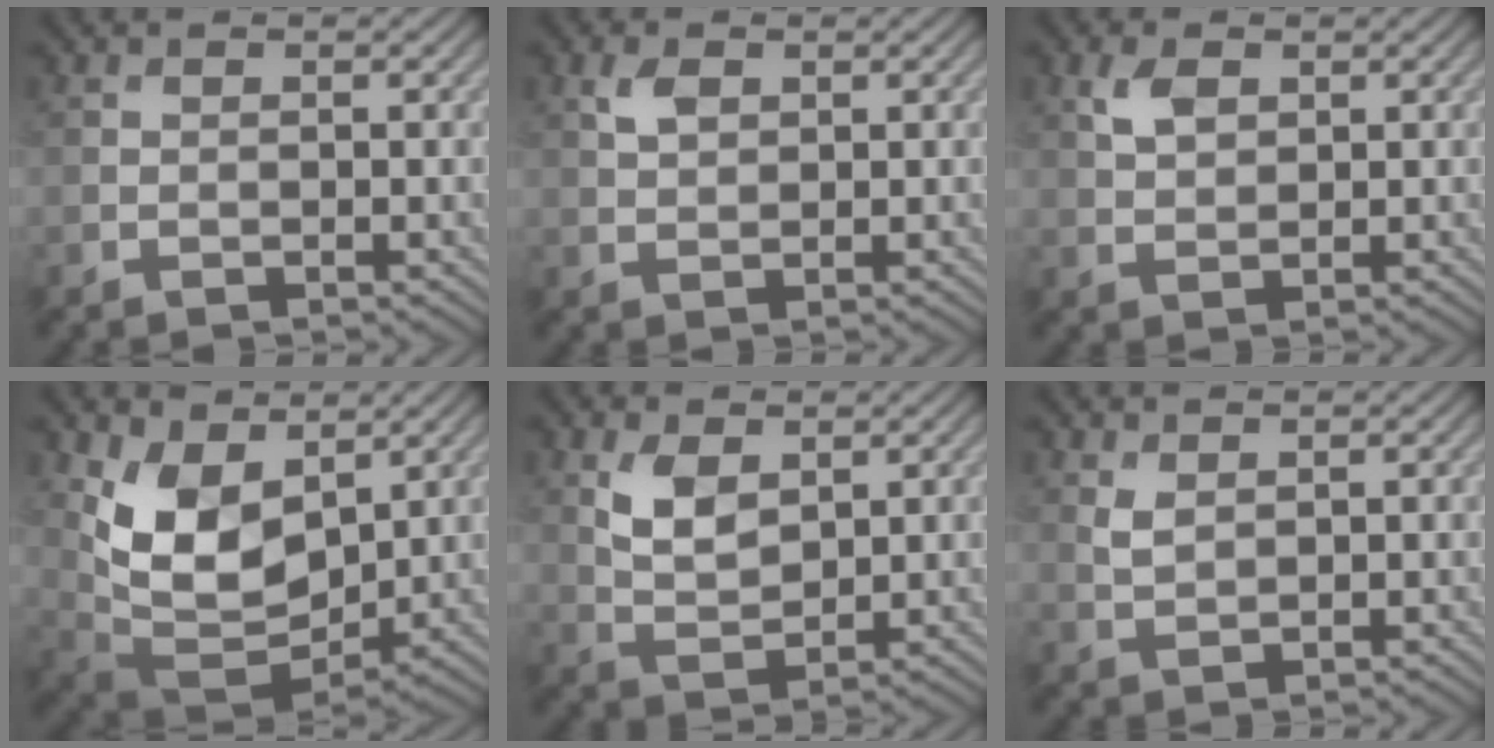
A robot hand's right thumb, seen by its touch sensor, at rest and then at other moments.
{"total": 2.3, "force": [1.1, 1.3, 1.5], "torque": [-0.038, 0.003, 0.022]}
{"total": 2.9, "force": [1.3, 1.7, 1.9], "torque": [-0.046, 0.003, 0.027]}
{"total": 10.5, "force": [4.1, 6.3, 7.3], "torque": [-0.155, -0.011, 0.075]}
{"total": 4.8, "force": [2.0, 2.7, 3.5], "torque": [-0.084, -0.004, 0.042]}
{"total": 1.7, "force": [1.0, 0.9, 1.1], "torque": [-0.031, -0.003, 0.025]}